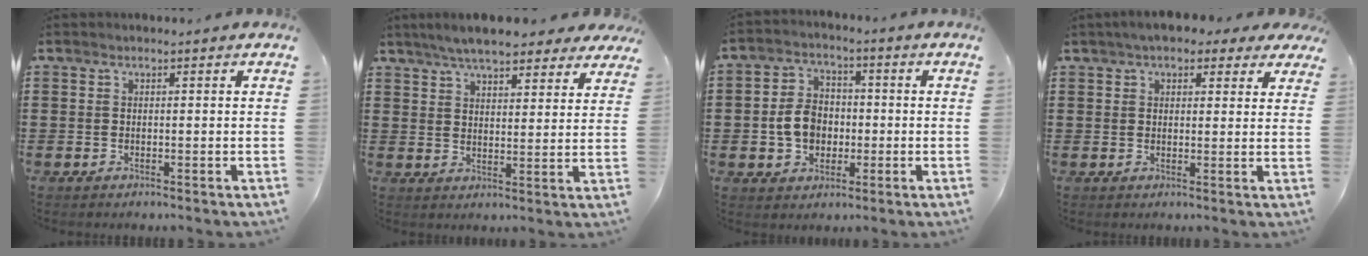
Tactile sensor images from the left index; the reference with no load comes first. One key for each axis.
{"total": 6.7, "fx": 6.1, "fy": 1.3, "fz": 2.6, "tx": -0.071, "ty": -0.008, "tz": 0.113}
{"total": 6.5, "fx": -1.0, "fy": 5.2, "fz": 3.9, "tx": -0.087, "ty": 0.006, "tz": -0.024}
{"total": 4.6, "fx": 3.6, "fy": 1.7, "fz": 2.2, "tx": -0.056, "ty": 0.007, "tz": 0.067}